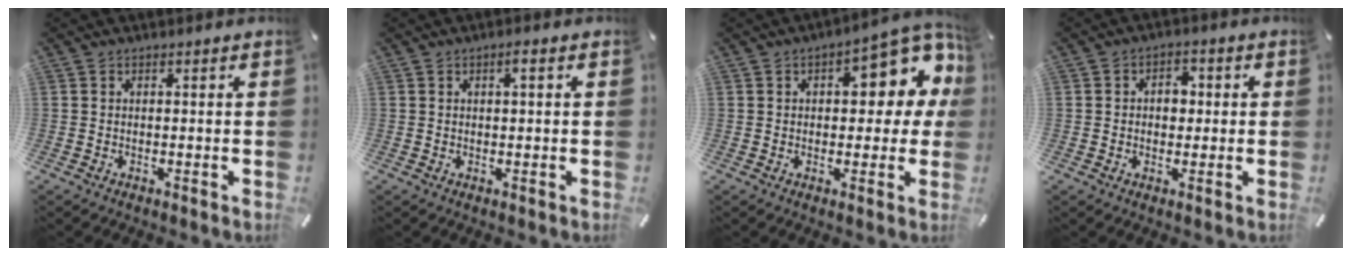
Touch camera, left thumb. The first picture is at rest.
{"total": 1.8, "force": [0.5, 0.5, 1.7], "torque": [-0.033, 0.003, 0.007]}
{"total": 13.2, "force": [4.2, 6.6, 10.6], "torque": [-0.120, -0.029, 0.066]}
{"total": 4.3, "force": [-0.1, 3.2, 3.0], "torque": [-0.036, 0.001, -0.010]}